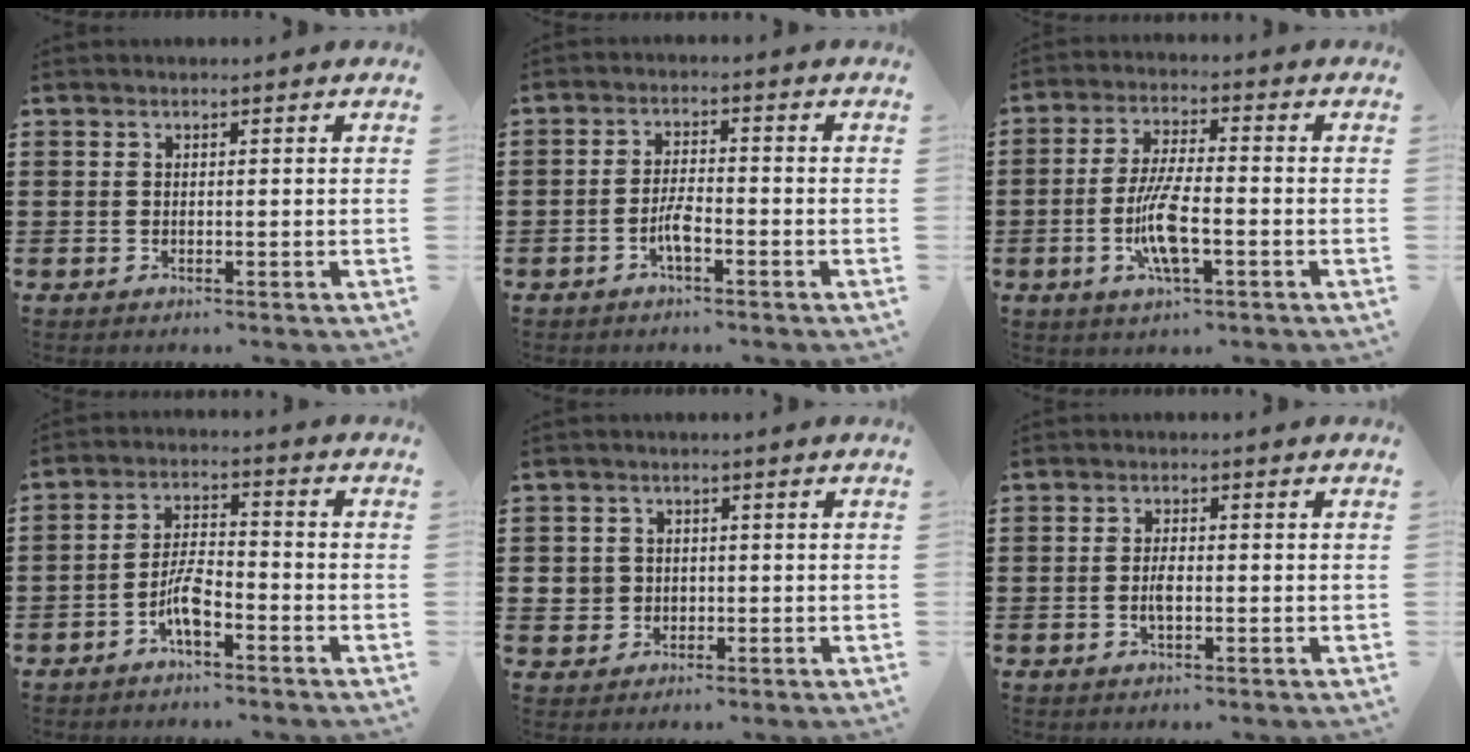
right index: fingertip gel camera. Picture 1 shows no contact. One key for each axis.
{"total": 3.5, "fx": -1.7, "fy": 0.9, "fz": 2.9, "tx": -0.061, "ty": 0.000, "tz": -0.034}
{"total": 7.9, "fx": -2.2, "fy": 2.0, "fz": 7.3, "tx": -0.155, "ty": -0.010, "tz": -0.044}
{"total": 5.1, "fx": -2.8, "fy": 1.6, "fz": 3.9, "tx": -0.094, "ty": 0.003, "tz": -0.061}
{"total": 3.0, "fx": -0.1, "fy": 2.9, "fz": 0.7, "tx": -0.026, "ty": 0.009, "tz": -0.005}
{"total": 2.3, "fx": -0.4, "fy": 1.0, "fz": 2.0, "tx": -0.038, "ty": 0.003, "tz": -0.007}